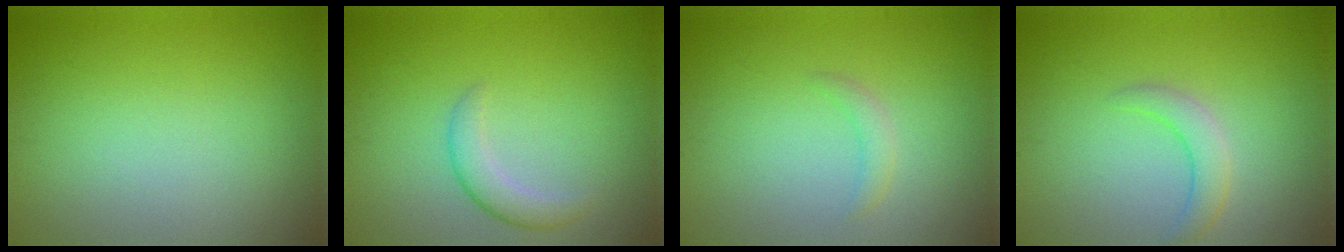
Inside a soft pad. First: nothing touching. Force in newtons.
{"total": 2.2, "press": 2.2, "slide": 0.1}
{"total": 1.1, "press": 1.1, "slide": 0.1}
{"total": 2.1, "press": 2.1, "slide": 0.3}